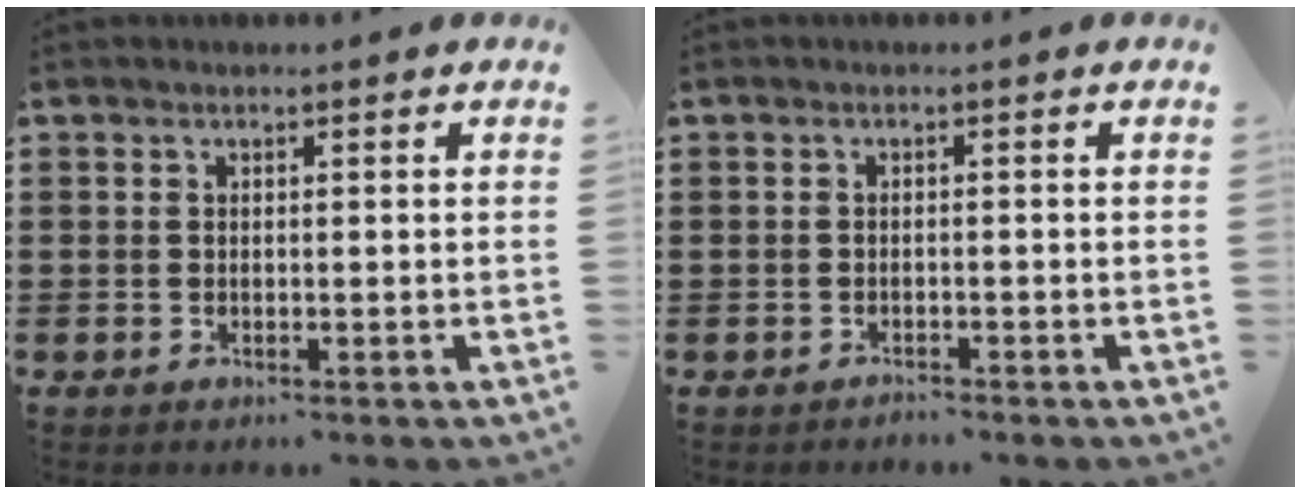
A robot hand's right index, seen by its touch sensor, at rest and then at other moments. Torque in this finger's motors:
{"motor_torque": [0.23, 1.24, -1.05, -0.21]}